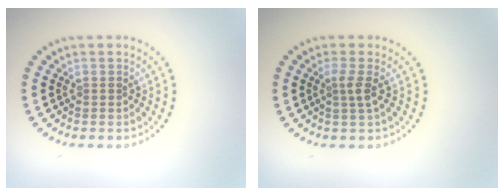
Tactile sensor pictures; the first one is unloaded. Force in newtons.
{"total": 1.5, "press": 1.1, "slide": 1.0}